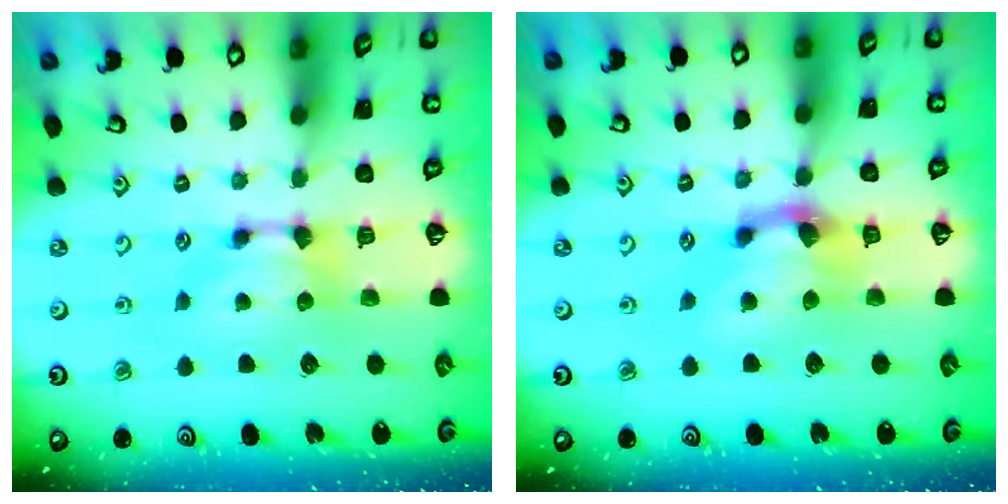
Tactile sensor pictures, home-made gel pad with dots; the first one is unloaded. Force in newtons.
{"total": 2.1, "press": 1.3, "slide": 1.7}